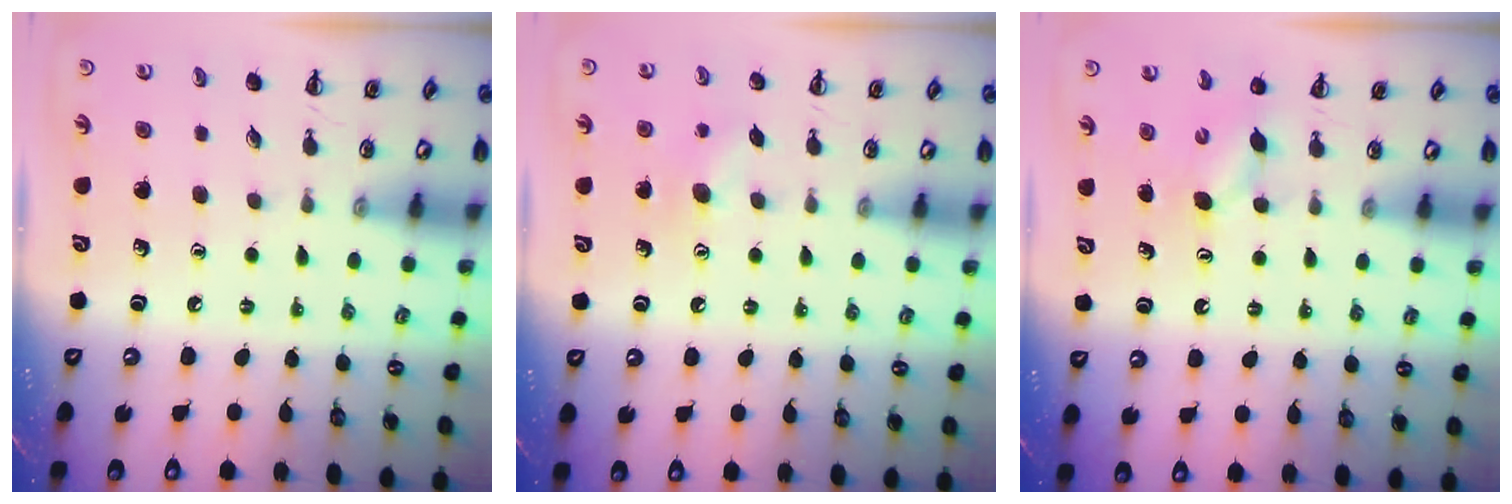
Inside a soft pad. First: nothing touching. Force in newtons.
{"total": 6.5, "press": 6.3, "slide": 1.6}
{"total": 3.6, "press": 3.5, "slide": 0.7}